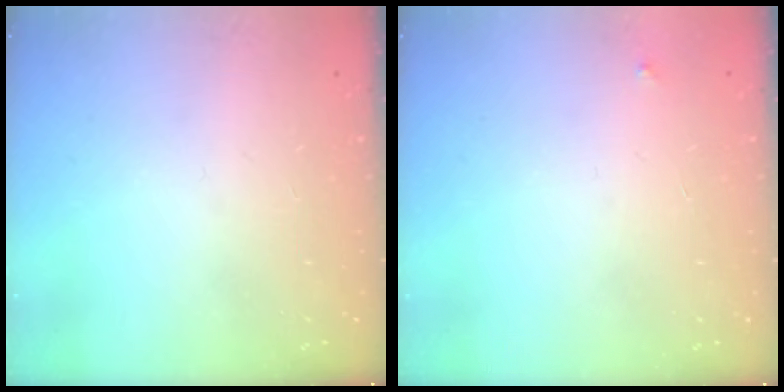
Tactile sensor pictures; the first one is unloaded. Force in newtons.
{"total": 2.5, "press": 2.4, "slide": 0.4}